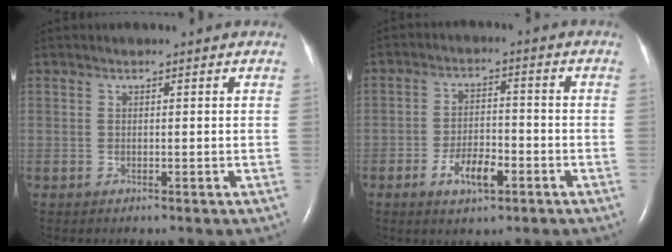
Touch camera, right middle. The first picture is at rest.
{"total": 5.9, "force": [-2.9, 2.4, 4.5], "torque": [-0.087, 0.002, -0.047]}